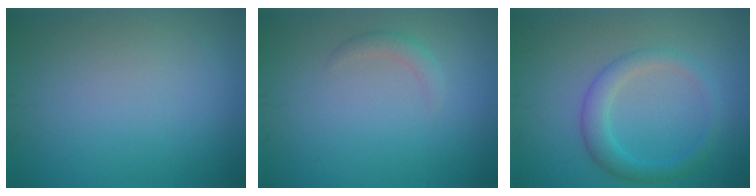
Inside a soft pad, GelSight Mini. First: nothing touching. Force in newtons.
{"total": 1.2, "press": 1.2, "slide": 0.1}
{"total": 3.1, "press": 3.1, "slide": 0.1}